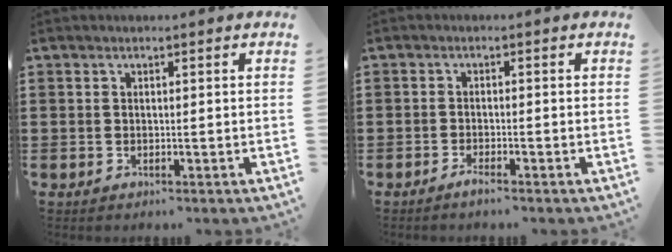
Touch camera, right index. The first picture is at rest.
{"total": 1.3, "force": [-1.1, -0.1, 0.6], "torque": [-0.011, -0.006, -0.019]}